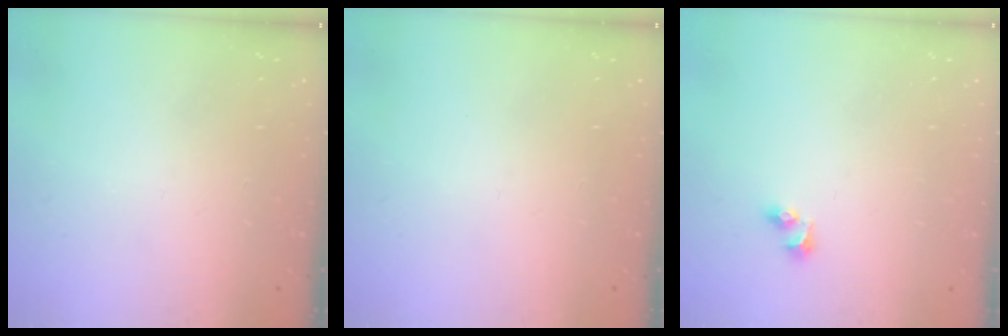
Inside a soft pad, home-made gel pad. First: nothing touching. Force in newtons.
{"total": 0.0}
{"total": 3.5, "press": 3.0, "slide": 1.8}